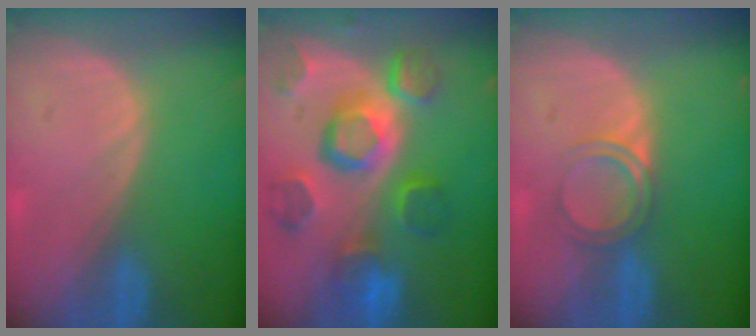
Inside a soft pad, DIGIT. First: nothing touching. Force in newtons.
{"total": 12.1, "press": 10.4, "slide": 6.1}
{"total": 3.4, "press": 3.3, "slide": 0.3}